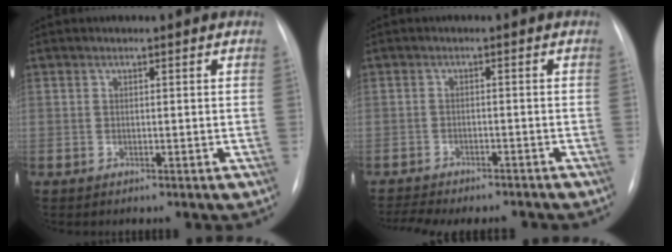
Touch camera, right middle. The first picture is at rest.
{"total": 10.4, "force": [-9.5, 2.1, 3.7], "torque": [-0.058, 0.003, -0.126]}